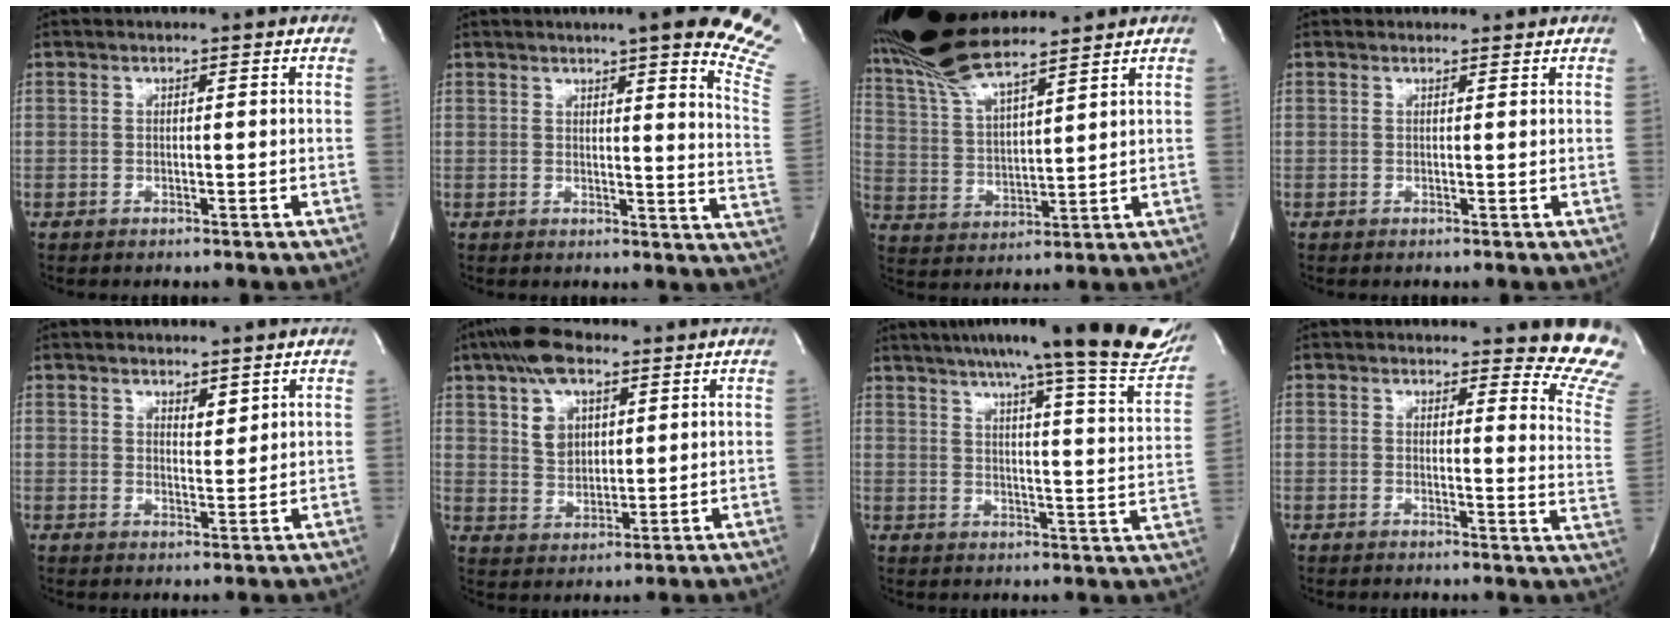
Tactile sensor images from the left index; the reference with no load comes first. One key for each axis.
{"total": 17.4, "fx": 13.1, "fy": 0.4, "fz": 11.5, "tx": -0.120, "ty": -0.071, "tz": 0.130}
{"total": 13.7, "fx": 12.1, "fy": 1.8, "fz": 6.3, "tx": -0.134, "ty": 0.012, "tz": 0.239}
{"total": 1.0, "fx": 0.9, "fy": 0.5, "fz": -0.2, "tx": -0.004, "ty": 0.001, "tz": 0.010}
{"total": 3.0, "fx": 2.2, "fy": 1.3, "fz": 1.5, "tx": -0.027, "ty": -0.009, "tz": 0.040}
{"total": 9.2, "fx": 5.3, "fy": 4.9, "fz": 5.8, "tx": -0.112, "ty": 0.014, "tz": 0.100}
{"total": 25.5, "fx": 20.9, "fy": 1.7, "fz": 14.5, "tx": -0.206, "ty": -0.040, "tz": 0.254}
{"total": 10.7, "fx": 10.0, "fy": 1.5, "fz": 3.5, "tx": -0.008, "ty": -0.096, "tz": 0.074}